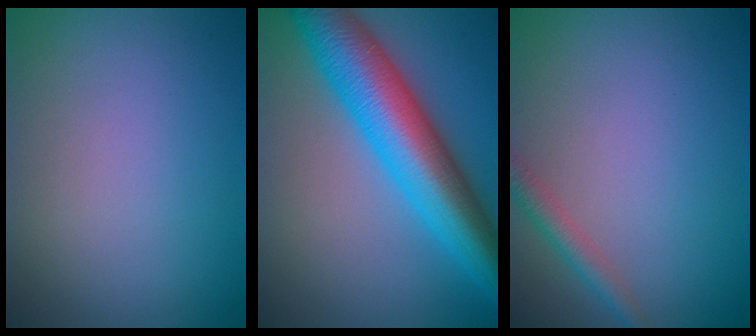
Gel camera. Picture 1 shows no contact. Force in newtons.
{"total": 10.3, "press": 10.3, "slide": 0.2}
{"total": 2.0, "press": 2.0, "slide": 0.1}